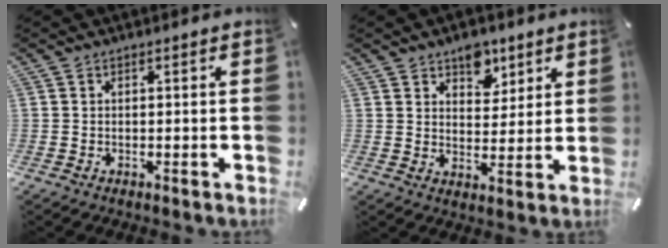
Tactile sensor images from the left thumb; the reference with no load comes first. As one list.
[{"total": 7.5, "force": [5.2, 4.9, 2.4], "torque": [-0.010, -0.028, 0.088]}]